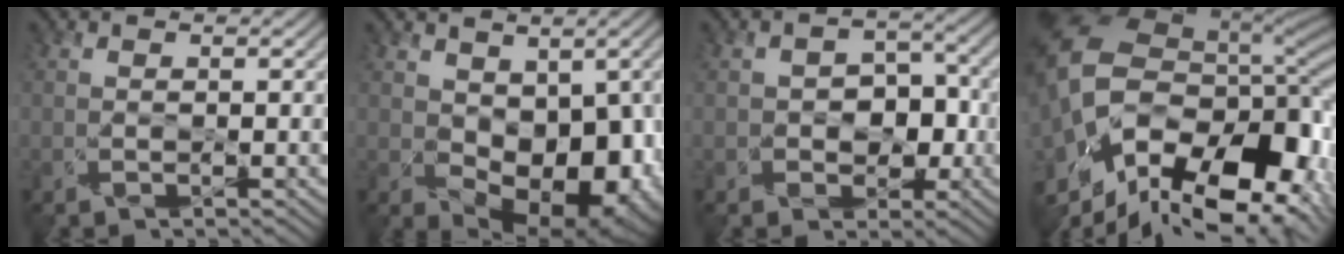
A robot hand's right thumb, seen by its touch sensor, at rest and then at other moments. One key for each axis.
{"total": 12.9, "fx": -1.0, "fy": 9.2, "fz": 9.0, "tx": -0.111, "ty": -0.054, "tz": 0.028}
{"total": 4.5, "fx": -1.4, "fy": 3.8, "fz": 2.1, "tx": 0.007, "ty": 0.003, "tz": -0.018}
{"total": 18.8, "fx": -5.1, "fy": 11.7, "fz": 13.8, "tx": -0.279, "ty": -0.029, "tz": -0.061}